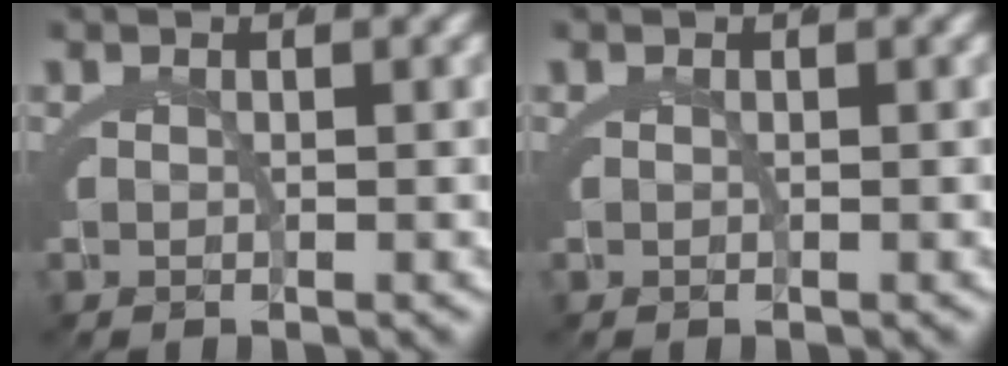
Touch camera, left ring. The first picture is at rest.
{"total": 0.0}